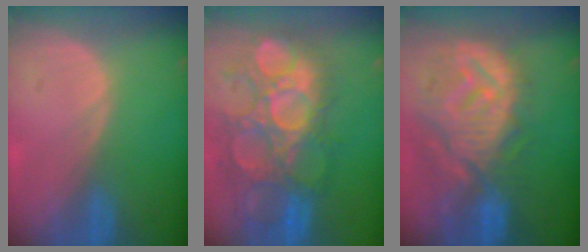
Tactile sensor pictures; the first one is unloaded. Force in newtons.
{"total": 12.4, "press": 11.6, "slide": 4.3}
{"total": 12.3, "press": 11.0, "slide": 5.5}